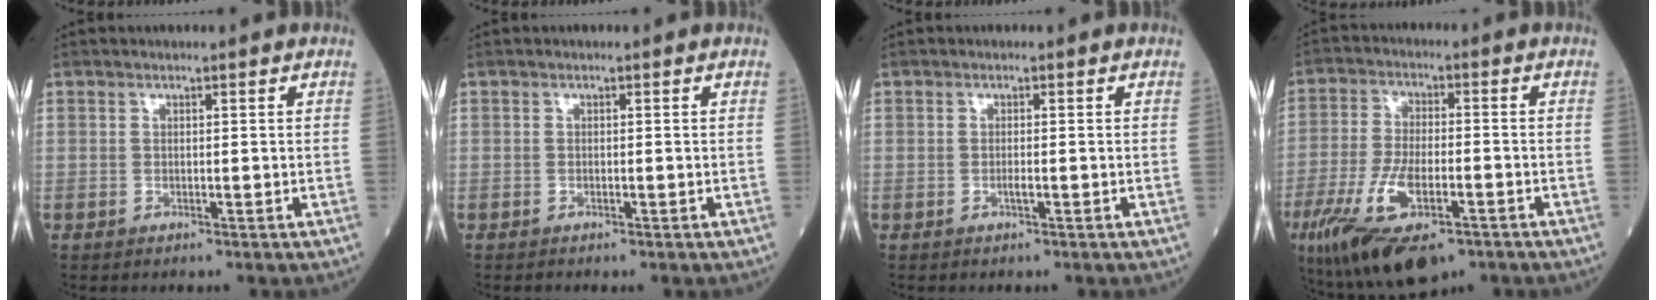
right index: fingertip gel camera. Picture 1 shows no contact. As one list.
[{"total": 0.0}, {"total": 1.0, "force": [-0.3, 0.1, 0.9], "torque": [-0.021, -0.002, -0.004]}, {"total": 14.8, "force": [-8.0, 5.0, 11.4], "torque": [-0.232, -0.019, -0.132]}]